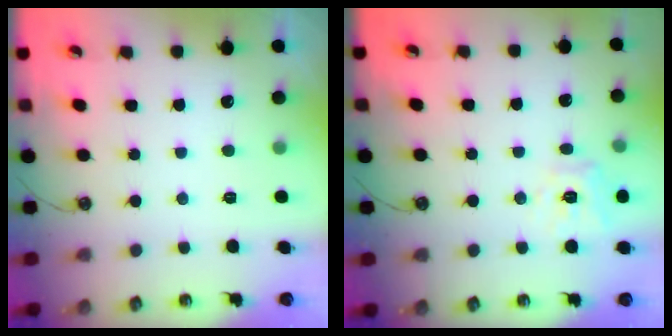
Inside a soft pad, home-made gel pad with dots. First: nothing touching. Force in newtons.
{"total": 10.4, "press": 10.4, "slide": 1.1}